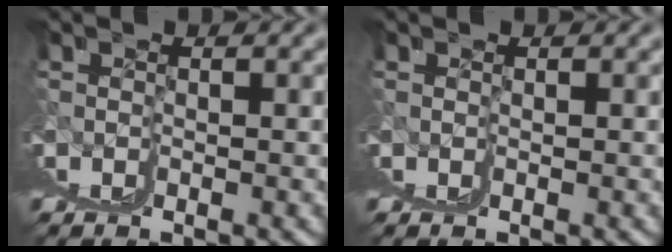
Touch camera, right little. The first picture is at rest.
{"total": 0.0}